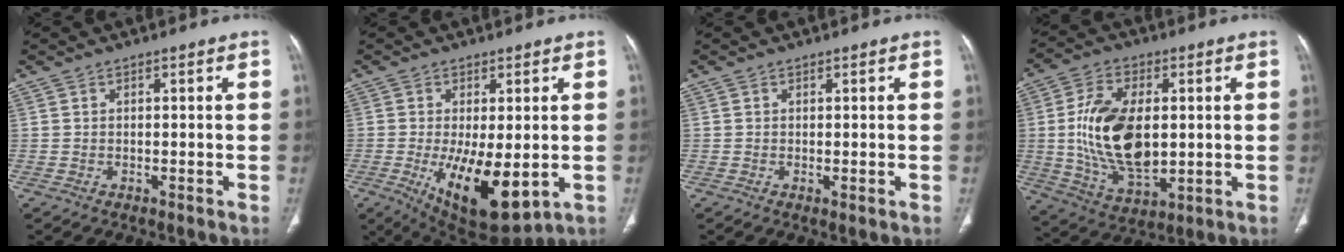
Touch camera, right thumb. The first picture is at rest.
{"total": 13.9, "force": [-2.9, 5.6, 12.4], "torque": [-0.202, -0.027, -0.026]}
{"total": 0.7, "force": [-0.1, 0.2, 0.7], "torque": [-0.017, -0.004, -0.001]}
{"total": 17.4, "force": [0.9, 9.7, 14.5], "torque": [-0.261, -0.011, 0.026]}